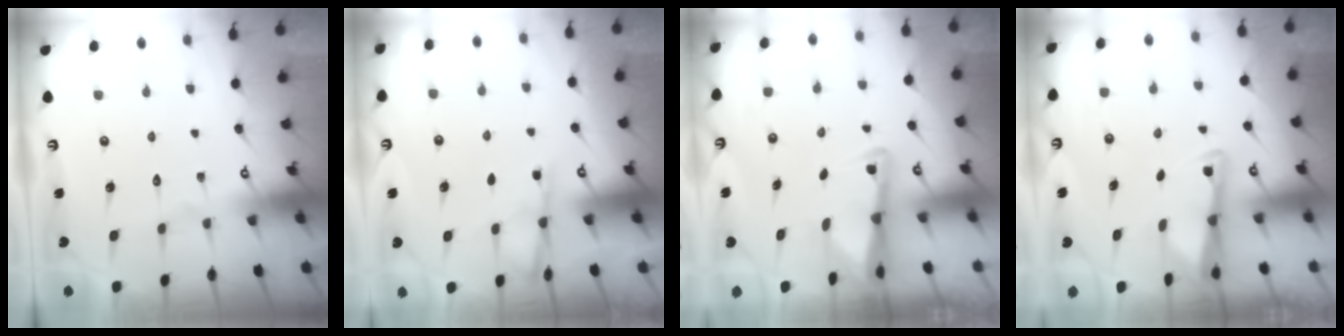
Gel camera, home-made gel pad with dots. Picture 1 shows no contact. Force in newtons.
{"total": 3.4, "press": 3.3, "slide": 0.5}
{"total": 4.1, "press": 4.0, "slide": 0.9}
{"total": 3.3, "press": 3.3, "slide": 0.3}